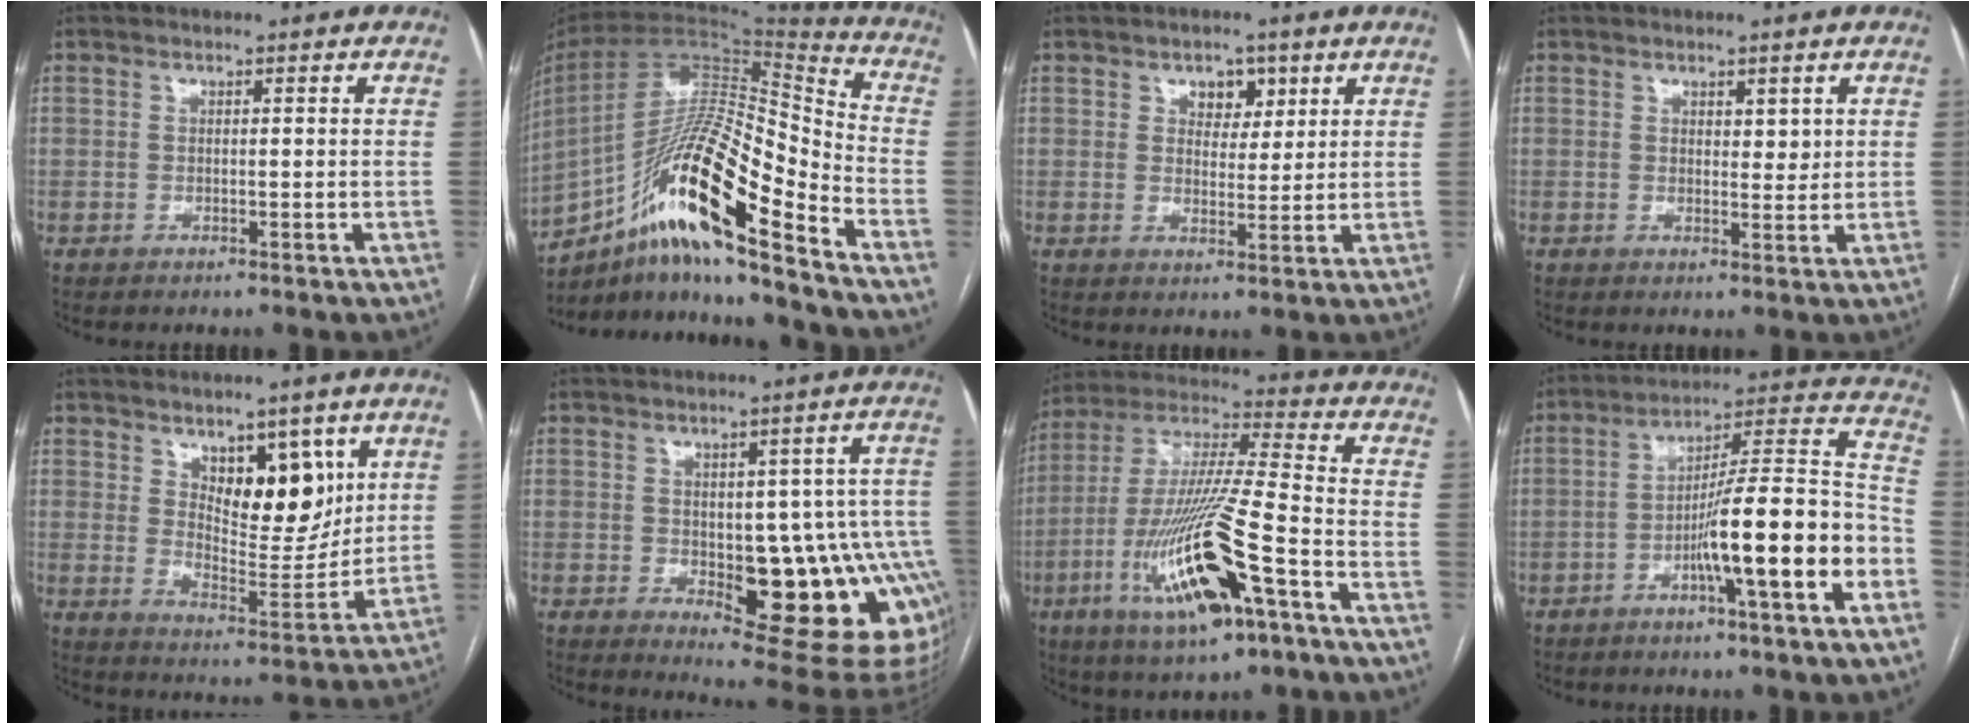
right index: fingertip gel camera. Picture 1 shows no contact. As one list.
[{"total": 21.1, "force": [-12.5, 2.3, 16.8], "torque": [-0.313, 0.000, -0.222]}, {"total": 4.2, "force": [2.2, 2.8, 2.2], "torque": [-0.026, 0.006, 0.035]}, {"total": 2.4, "force": [1.1, 1.1, 1.8], "torque": [-0.022, -0.006, 0.017]}, {"total": 10.7, "force": [5.1, 4.5, 8.3], "torque": [-0.122, -0.008, 0.092]}, {"total": 17.8, "force": [-3.2, 6.3, 16.3], "torque": [-0.128, 0.014, -0.015]}, {"total": 20.3, "force": [-8.5, 2.6, 18.2], "torque": [-0.379, -0.027, -0.149]}, {"total": 16.0, "force": [-6.1, 0.5, 14.8], "torque": [-0.220, 0.016, -0.097]}]